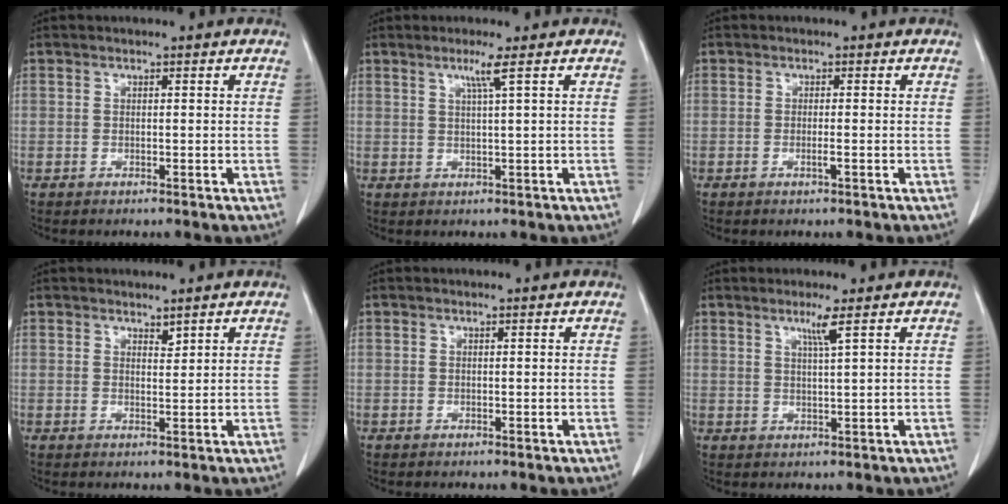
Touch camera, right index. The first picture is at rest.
{"total": 3.0, "force": [1.5, -0.5, 2.6], "torque": [-0.052, -0.003, 0.031]}
{"total": 1.5, "force": [-0.5, 0.3, 1.4], "torque": [-0.029, -0.001, -0.008]}
{"total": 1.5, "force": [1.2, 0.6, 0.6], "torque": [-0.011, -0.003, 0.023]}
{"total": 0.0}
{"total": 3.1, "force": [1.7, -0.3, 2.6], "torque": [-0.052, -0.004, 0.036]}